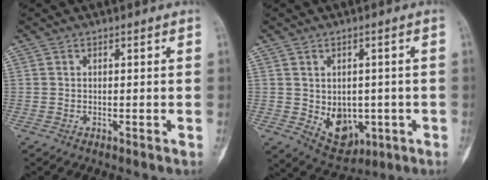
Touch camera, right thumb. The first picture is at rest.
{"total": 8.2, "force": [-1.5, 6.1, 5.3], "torque": [-0.046, -0.004, -0.002]}